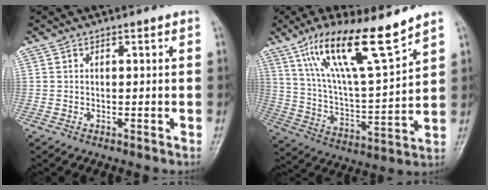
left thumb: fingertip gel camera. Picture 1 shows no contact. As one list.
[{"total": 17.5, "force": [11.7, 2.9, 12.6], "torque": [-0.213, -0.056, 0.220]}]